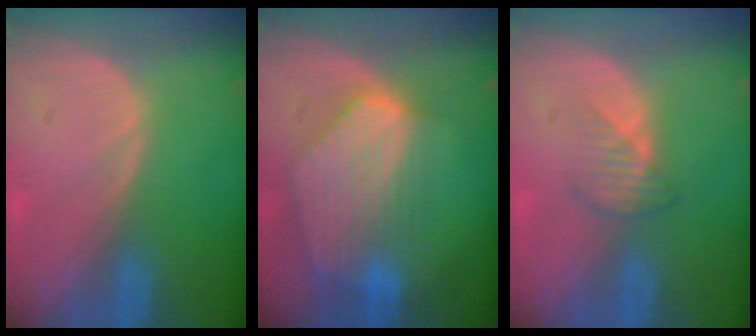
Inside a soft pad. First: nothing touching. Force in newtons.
{"total": 8.8, "press": 7.8, "slide": 4.0}
{"total": 2.7, "press": 2.6, "slide": 0.5}